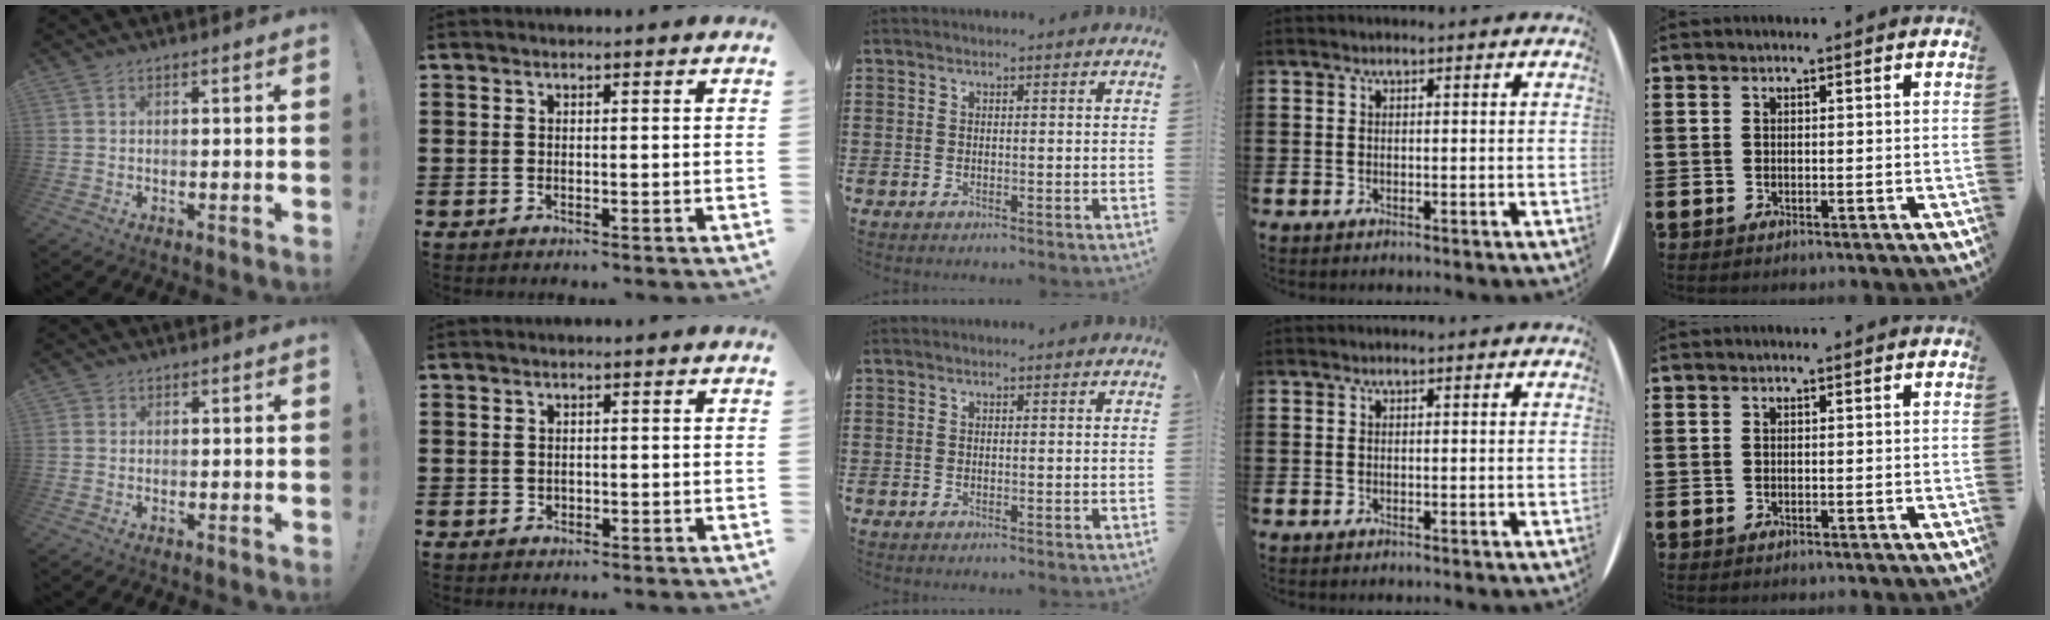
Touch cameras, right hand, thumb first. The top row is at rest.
{"thumb": {"total": 1.0, "force": [0.3, 0.9, 0.2], "torque": [-0.012, 0.005, 0.008]}, "index": {"total": 0.5, "force": [0.1, 0.5, 0.1], "torque": [-0.003, 0.004, 0.001]}}